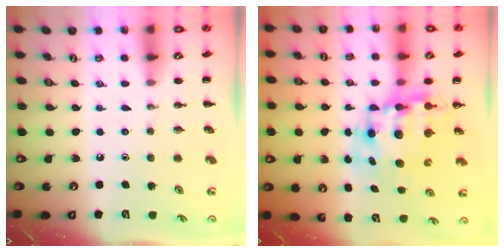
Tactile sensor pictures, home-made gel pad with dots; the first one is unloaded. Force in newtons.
{"total": 9.8, "press": 9.5, "slide": 2.4}